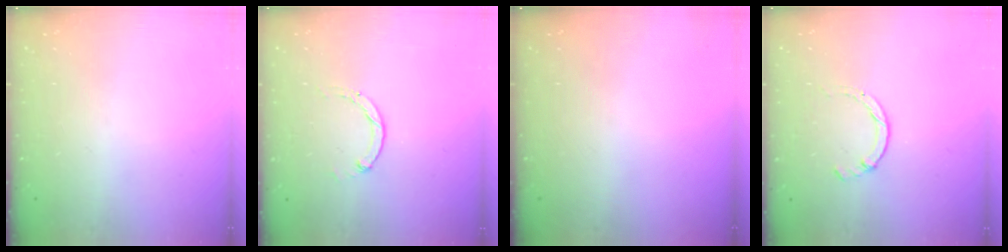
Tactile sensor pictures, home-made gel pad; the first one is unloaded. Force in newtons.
{"total": 1.2, "press": 1.2, "slide": 0.3}
{"total": 0.0}
{"total": 1.7, "press": 1.7, "slide": 0.3}